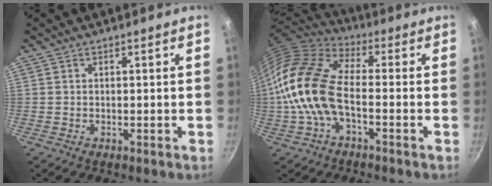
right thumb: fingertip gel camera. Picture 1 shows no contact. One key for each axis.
{"total": 15.8, "fx": -2.6, "fy": 8.3, "fz": 13.1, "tx": -0.245, "ty": 0.030, "tz": -0.067}